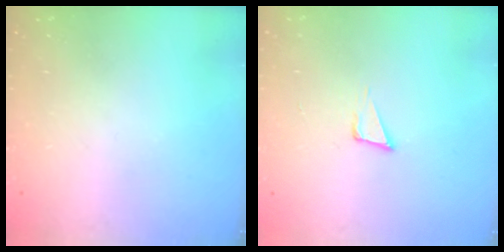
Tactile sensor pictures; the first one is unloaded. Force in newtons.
{"total": 4.0, "press": 2.8, "slide": 2.9}